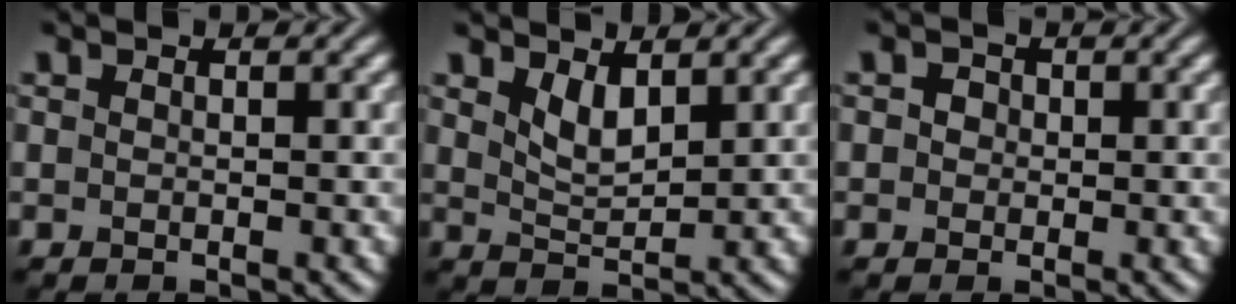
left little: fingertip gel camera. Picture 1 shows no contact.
{"total": 2.4, "force": [1.5, 1.0, 1.7], "torque": [-0.037, -0.009, 0.034]}
{"total": 1.6, "force": [0.4, 1.4, 0.7], "torque": [-0.005, 0.011, -0.007]}